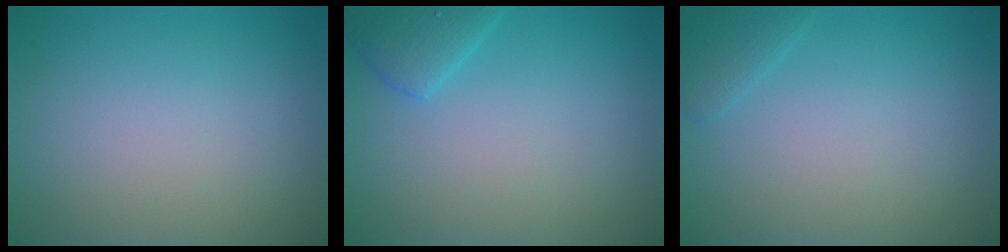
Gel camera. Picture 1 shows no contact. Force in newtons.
{"total": 2.2, "press": 2.2, "slide": 0.3}
{"total": 1.2, "press": 1.2, "slide": 0.0}